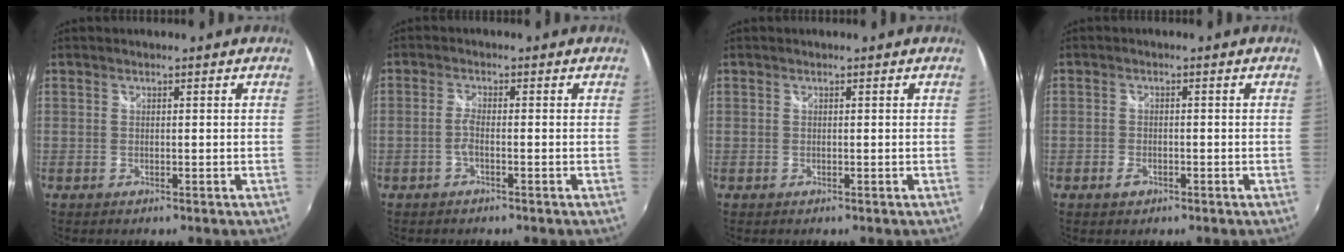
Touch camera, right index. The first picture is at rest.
{"total": 1.7, "force": [-0.8, 0.1, 1.4], "torque": [-0.033, 0.002, -0.019]}
{"total": 0.0}
{"total": 2.2, "force": [-1.3, 1.4, 1.0], "torque": [-0.021, 0.000, -0.023]}